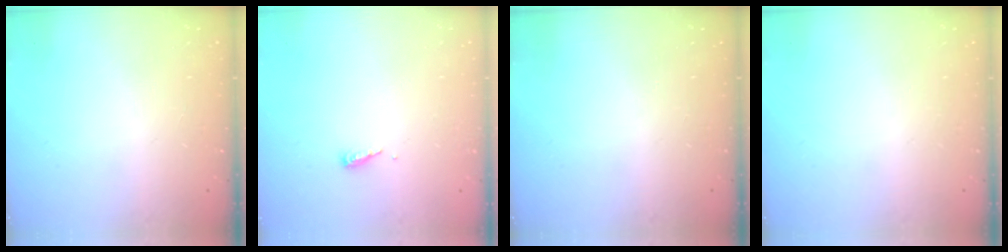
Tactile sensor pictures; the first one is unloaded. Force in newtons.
{"total": 4.7, "press": 4.6, "slide": 0.4}
{"total": 0.0}
{"total": 0.0}